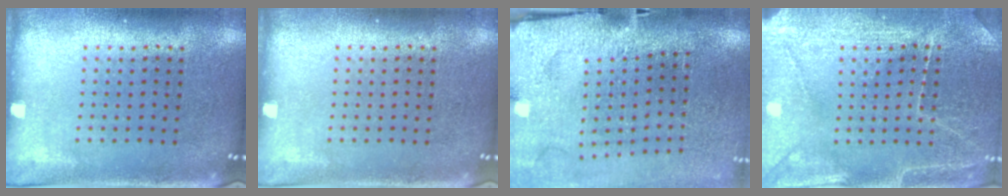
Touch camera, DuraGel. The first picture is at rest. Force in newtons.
{"total": 0.0}
{"total": 3.1, "press": 2.9, "slide": 1.3}
{"total": 3.4, "press": 3.3, "slide": 0.5}